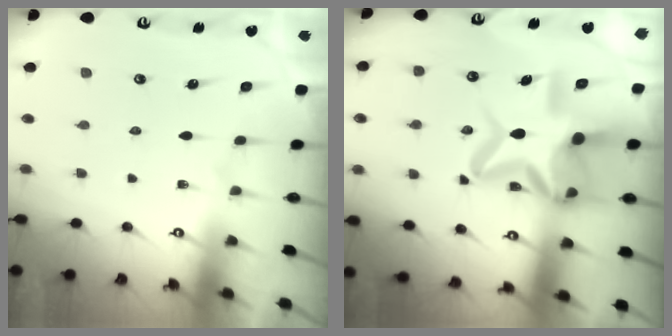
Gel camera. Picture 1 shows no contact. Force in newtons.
{"total": 13.7, "press": 13.7, "slide": 1.4}